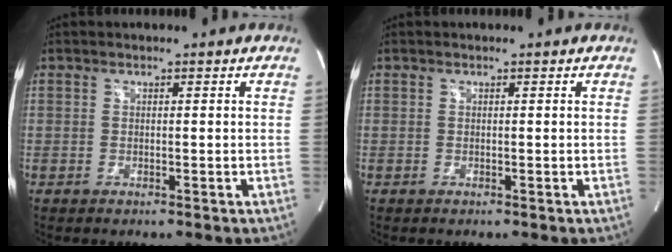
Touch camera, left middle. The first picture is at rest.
{"total": 0.0}